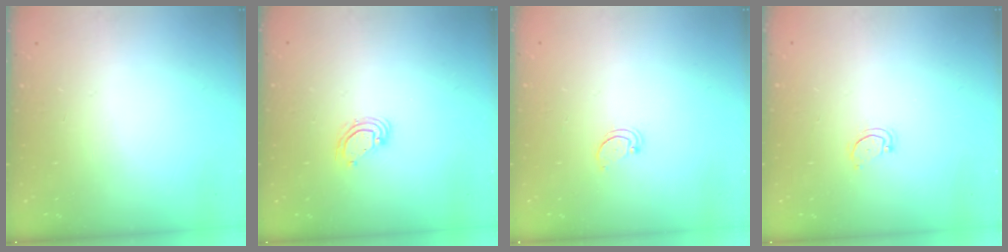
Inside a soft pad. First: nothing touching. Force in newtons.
{"total": 5.2, "press": 5.2, "slide": 0.3}
{"total": 2.0, "press": 2.0, "slide": 0.2}
{"total": 2.8, "press": 2.8, "slide": 0.3}